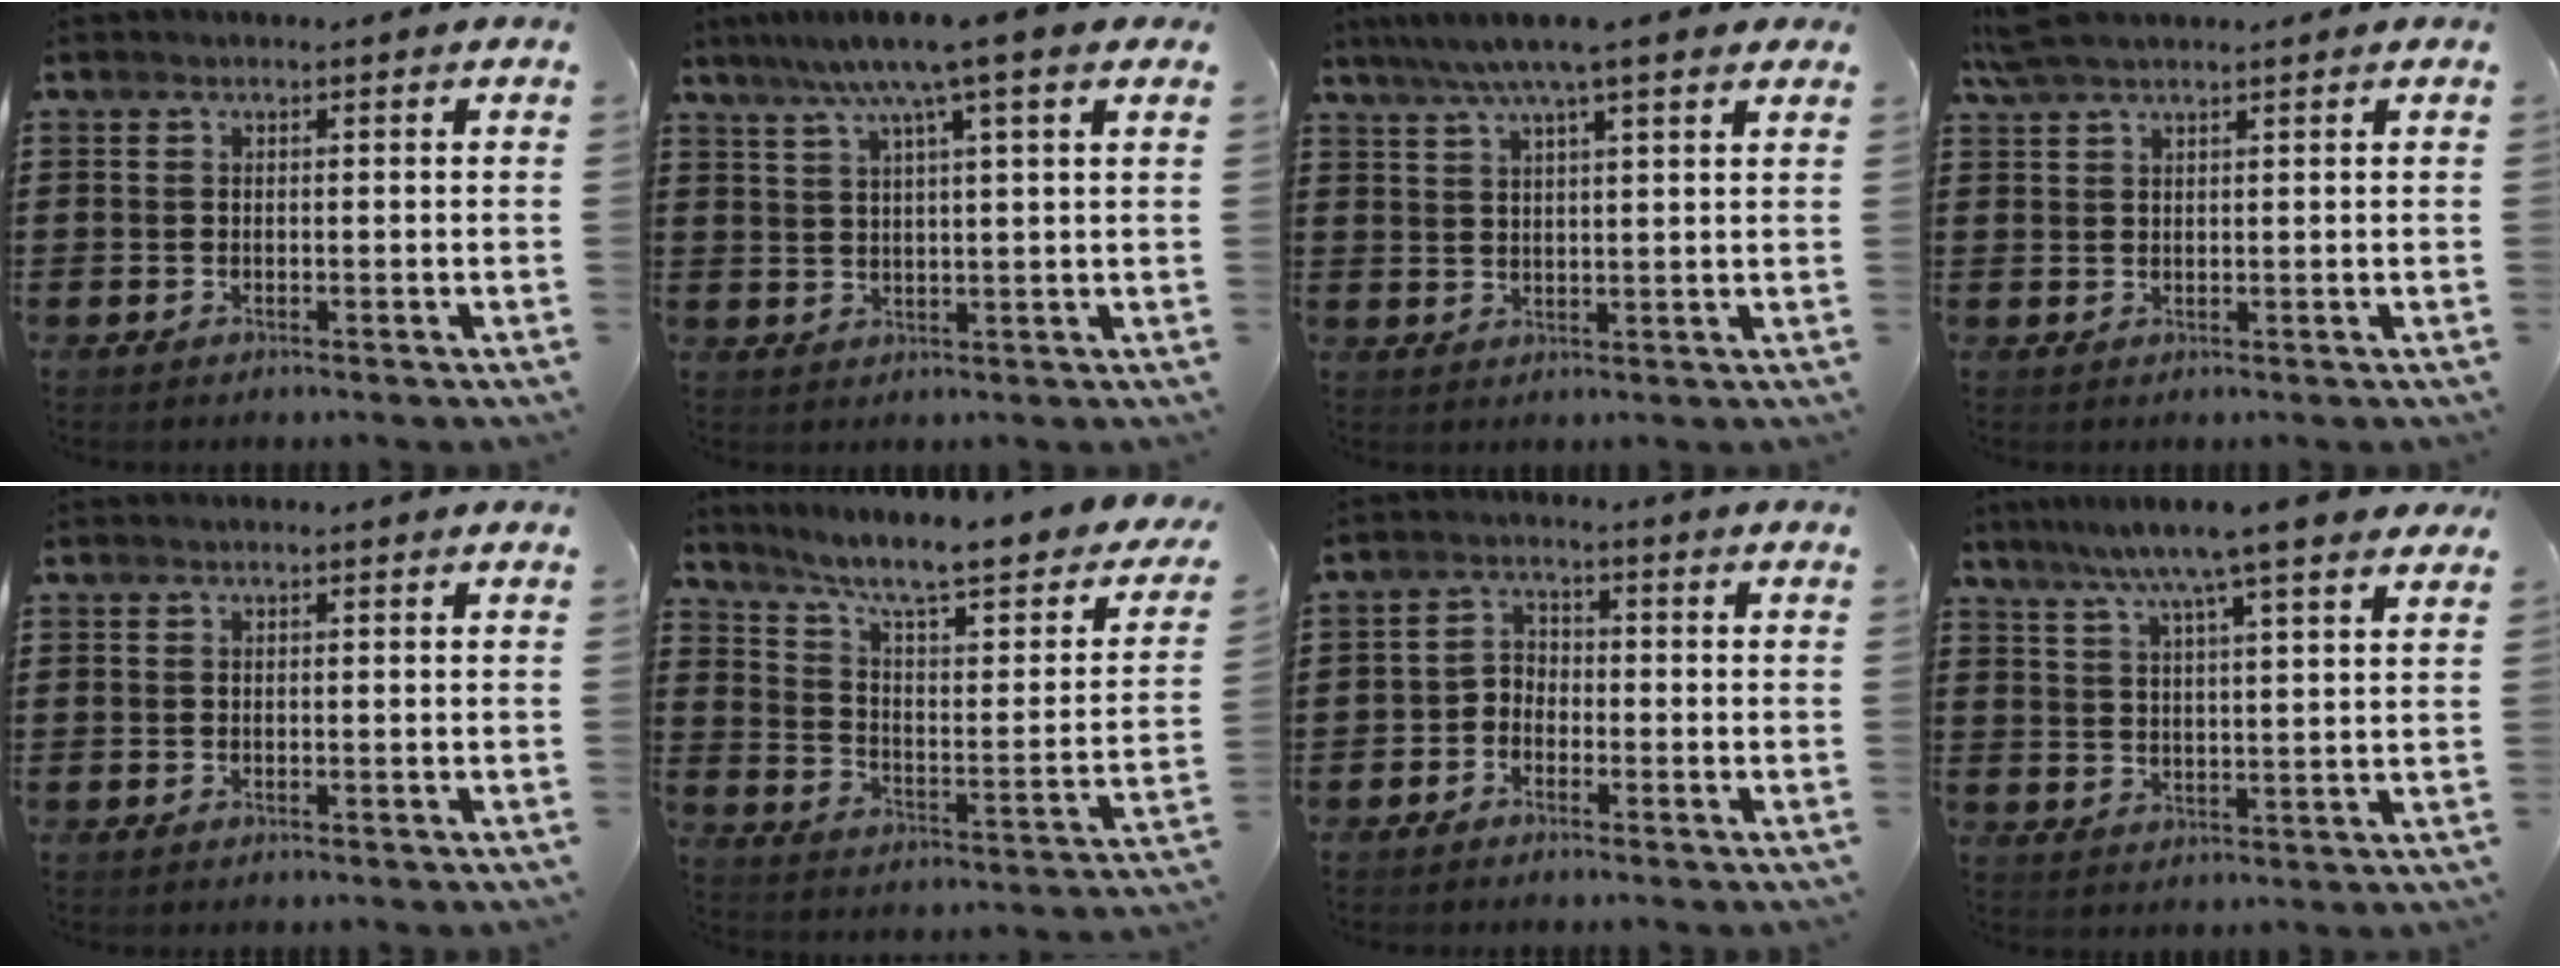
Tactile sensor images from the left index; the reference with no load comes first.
{"total": 7.0, "force": [3.7, -0.3, 5.9], "torque": [-0.125, -0.007, 0.058]}
{"total": 6.4, "force": [4.8, 0.2, 4.1], "torque": [-0.093, -0.011, 0.083]}
{"total": 3.6, "force": [3.0, 0.6, 2.0], "torque": [-0.046, 0.003, 0.057]}
{"total": 0.0}
{"total": 8.8, "force": [6.7, 1.1, 5.6], "torque": [-0.119, -0.052, 0.105]}
{"total": 2.0, "force": [-1.6, 1.1, 0.3], "torque": [-0.012, 0.007, -0.035]}
{"total": 8.1, "force": [6.4, -0.1, 5.0], "torque": [-0.109, -0.023, 0.107]}